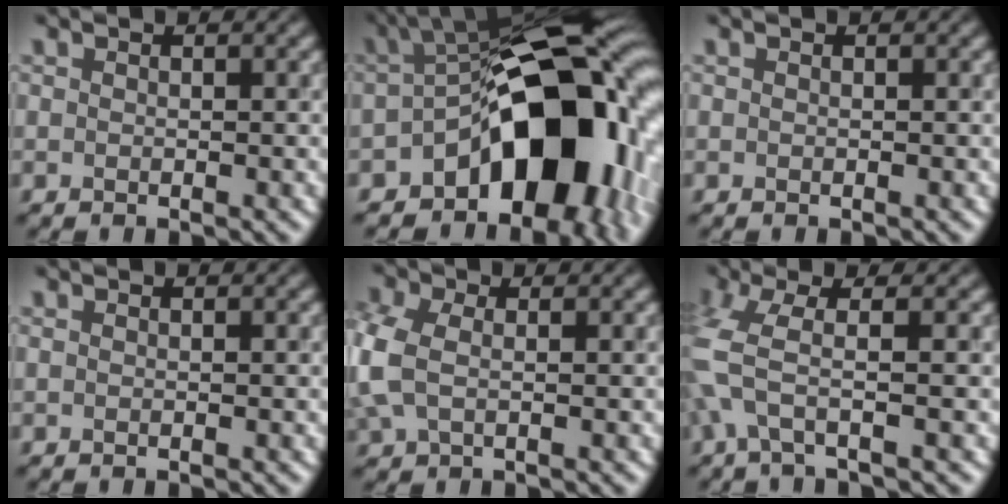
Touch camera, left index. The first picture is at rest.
{"total": 17.2, "force": [-4.9, 9.7, 13.3], "torque": [-0.141, 0.003, -0.078]}
{"total": 0.0}
{"total": 0.0}
{"total": 4.2, "force": [0.0, 2.8, 3.1], "torque": [-0.095, 0.000, -0.008]}
{"total": 4.1, "force": [-0.1, 0.9, 4.0], "torque": [-0.097, -0.004, -0.009]}